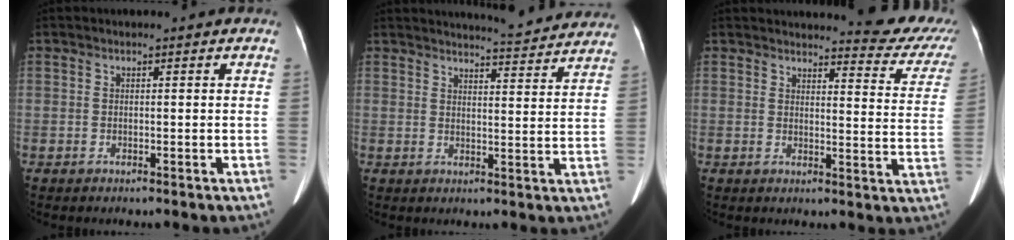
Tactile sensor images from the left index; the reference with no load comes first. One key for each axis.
{"total": 12.5, "fx": 12.1, "fy": 0.4, "fz": 3.2, "tx": -0.043, "ty": -0.020, "tz": 0.136}
{"total": 14.2, "fx": 13.4, "fy": 2.3, "fz": 4.1, "tx": -0.023, "ty": -0.057, "tz": 0.123}